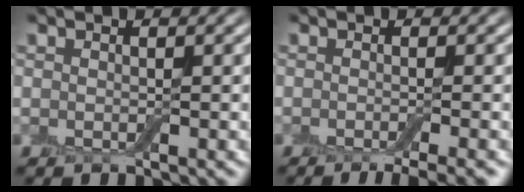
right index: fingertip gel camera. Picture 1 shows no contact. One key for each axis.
{"total": 3.9, "fx": -2.3, "fy": 0.8, "fz": 3.0, "tx": -0.024, "ty": -0.003, "tz": -0.034}